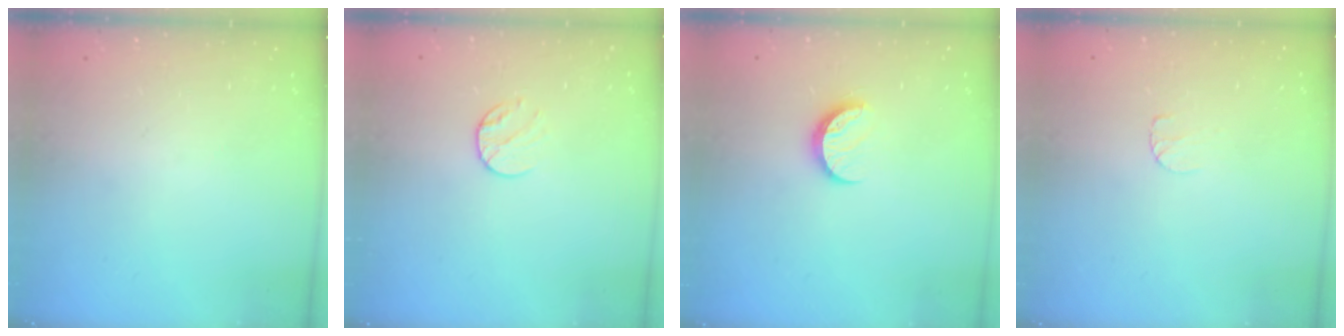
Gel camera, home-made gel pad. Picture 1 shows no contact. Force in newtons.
{"total": 6.5, "press": 6.5, "slide": 0.6}
{"total": 7.0, "press": 7.0, "slide": 0.6}
{"total": 3.8, "press": 3.8, "slide": 0.4}